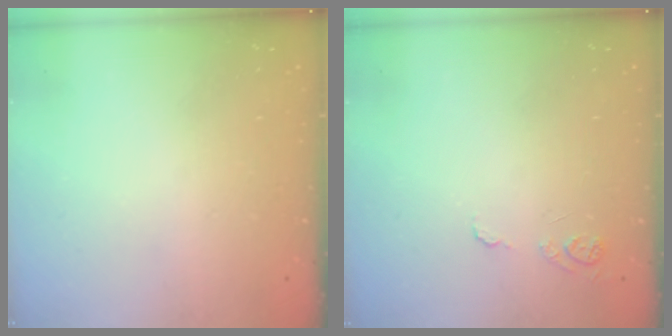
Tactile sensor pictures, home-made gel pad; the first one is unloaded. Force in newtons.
{"total": 7.2, "press": 7.2, "slide": 0.7}